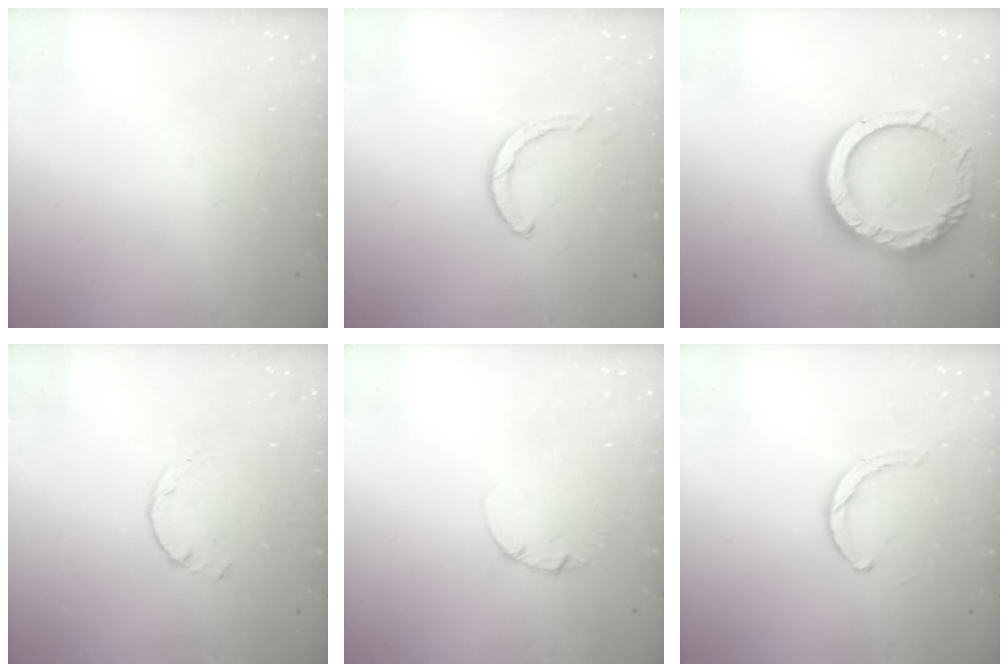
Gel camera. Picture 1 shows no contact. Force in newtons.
{"total": 2.6, "press": 2.5, "slide": 0.4}
{"total": 17.4, "press": 17.3, "slide": 1.6}
{"total": 0.0}
{"total": 1.3, "press": 1.3, "slide": 0.2}
{"total": 2.8, "press": 2.7, "slide": 0.3}